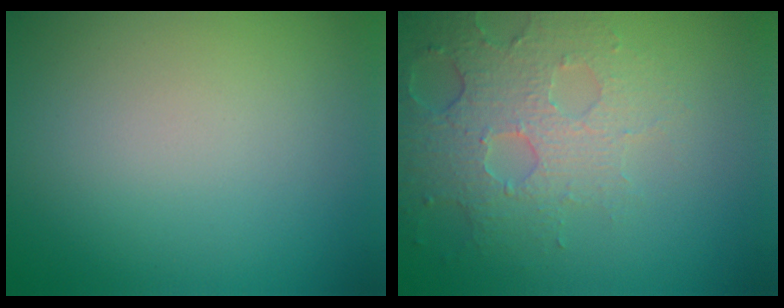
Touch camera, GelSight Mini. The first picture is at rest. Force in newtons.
{"total": 4.0, "press": 4.0, "slide": 0.5}